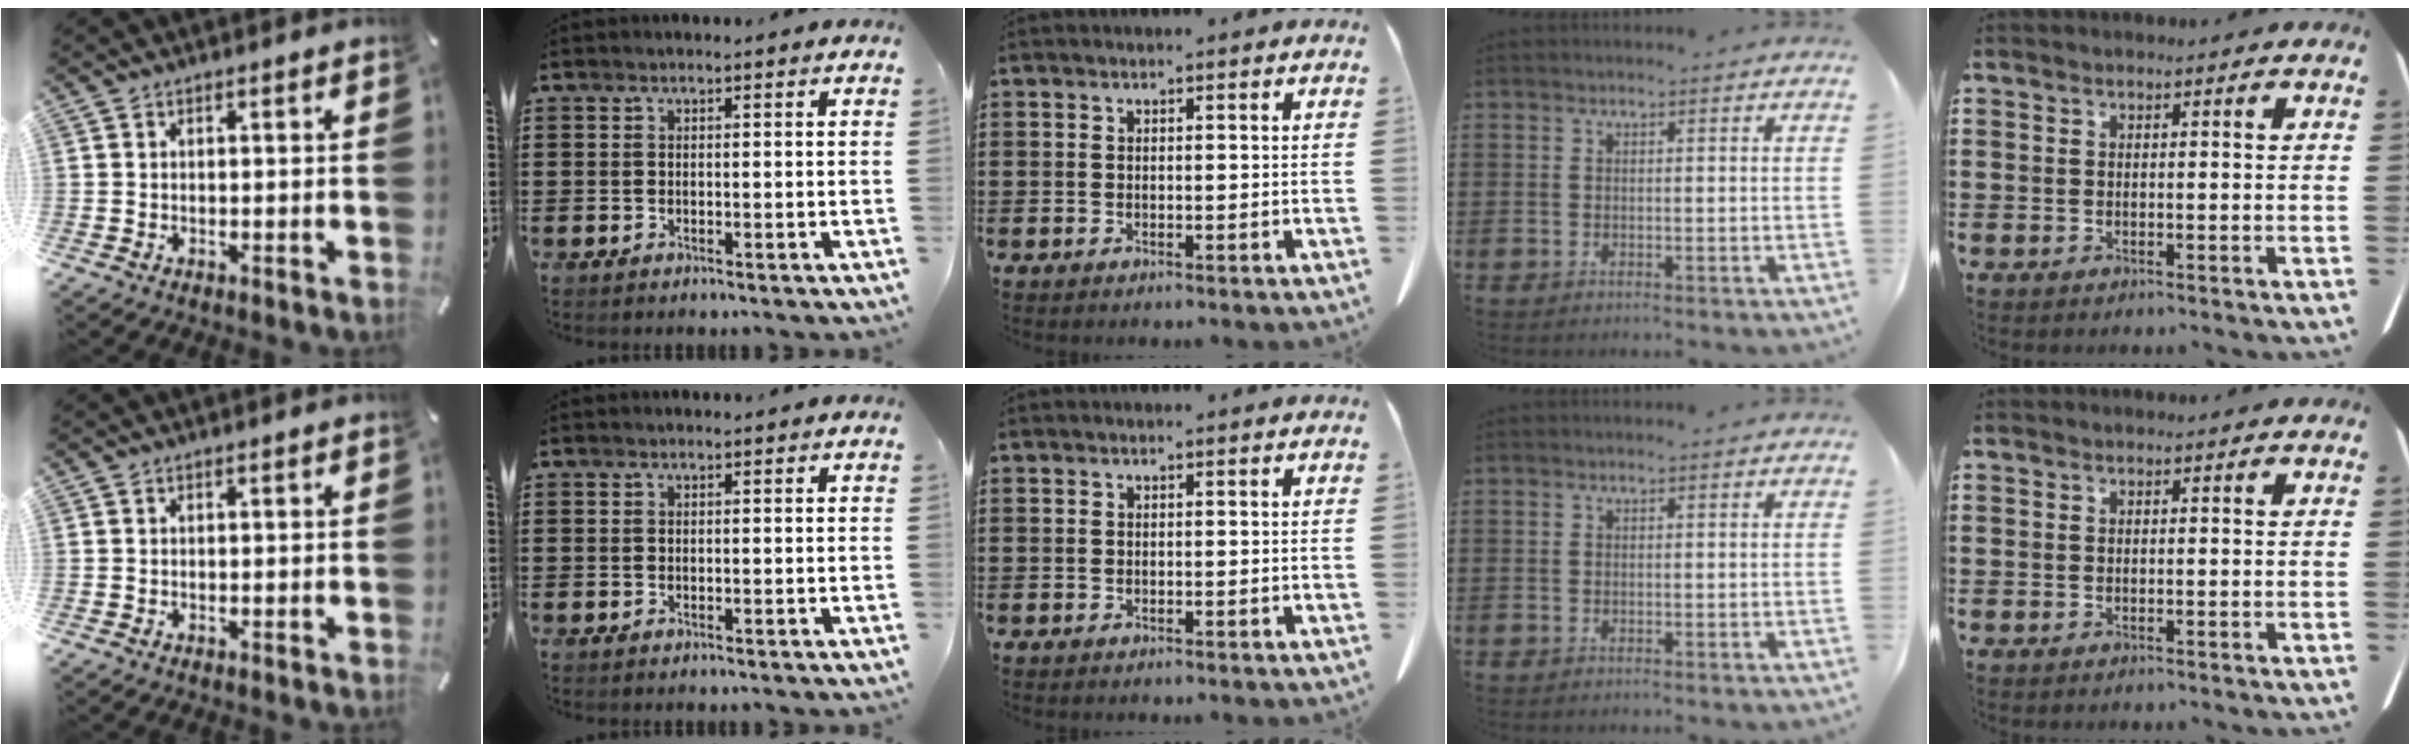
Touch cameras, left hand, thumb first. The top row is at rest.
{}